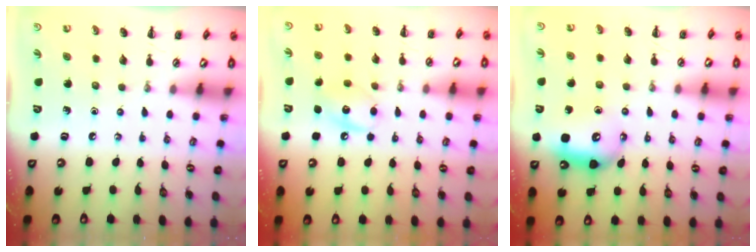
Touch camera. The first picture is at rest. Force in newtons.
{"total": 9.2, "press": 9.2, "slide": 1.0}
{"total": 8.6, "press": 8.5, "slide": 0.9}